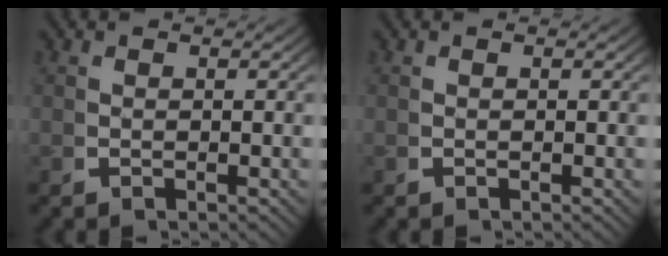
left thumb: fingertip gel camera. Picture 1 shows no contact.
{"total": 0.0}